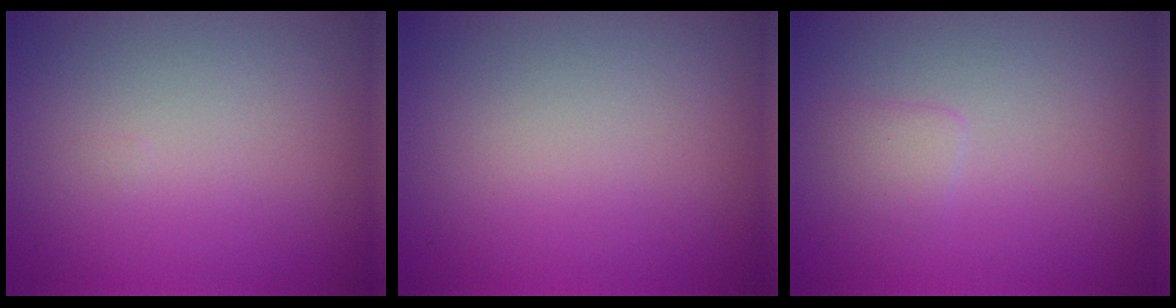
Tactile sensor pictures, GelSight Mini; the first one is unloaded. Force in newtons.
{"total": 0.0}
{"total": 1.1, "press": 1.1, "slide": 0.1}